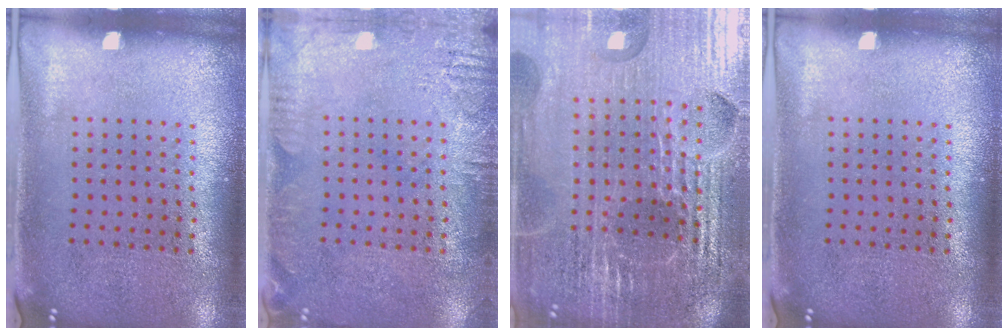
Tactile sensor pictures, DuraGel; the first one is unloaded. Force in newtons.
{"total": 2.3, "press": 2.3, "slide": 0.2}
{"total": 6.3, "press": 5.6, "slide": 2.8}
{"total": 0.0}